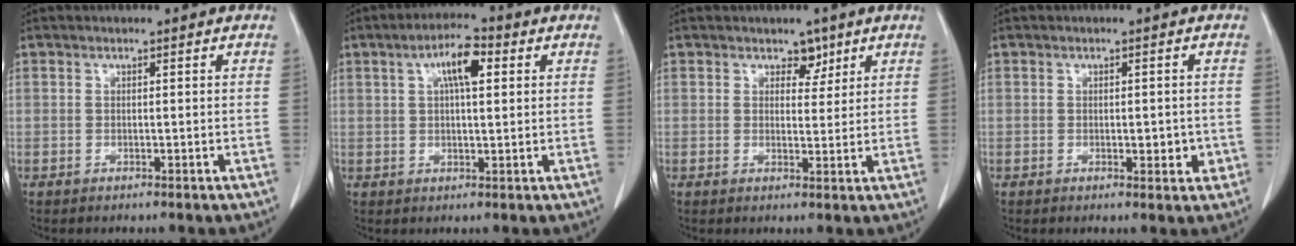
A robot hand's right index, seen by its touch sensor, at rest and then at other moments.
{"total": 7.0, "force": [2.4, 2.2, 6.2], "torque": [-0.115, 0.015, 0.041]}
{"total": 3.5, "force": [2.1, 2.3, 1.7], "torque": [-0.025, 0.005, 0.038]}
{"total": 3.6, "force": [-0.7, 1.8, 3.1], "torque": [-0.040, 0.002, -0.003]}